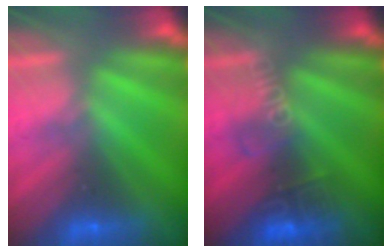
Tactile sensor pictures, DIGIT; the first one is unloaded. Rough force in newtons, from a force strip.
{"total": 2.8}